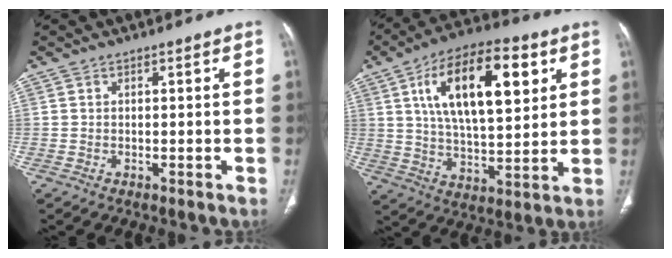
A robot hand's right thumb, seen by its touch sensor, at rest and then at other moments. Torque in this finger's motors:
{"motor_torque": [-0.46, 2.17, 1.45, 0.97, 0.18]}